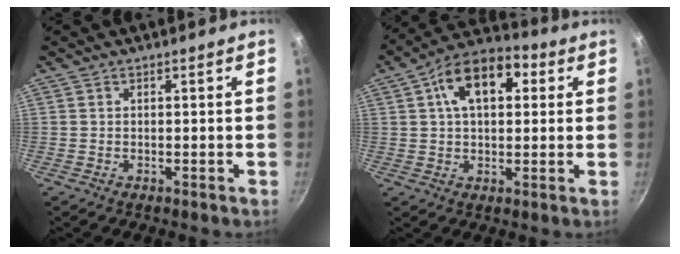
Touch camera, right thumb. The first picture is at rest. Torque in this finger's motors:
{"motor_torque": [0.38, 0.92, 0.00, 0.01, 0.09]}